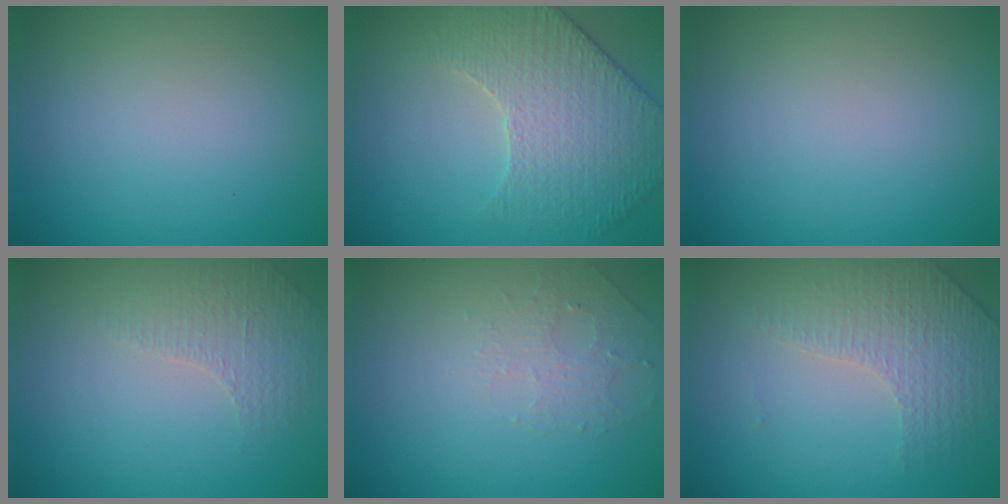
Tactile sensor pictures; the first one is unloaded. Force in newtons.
{"total": 4.3, "press": 4.2, "slide": 0.9}
{"total": 0.0}
{"total": 1.3, "press": 0.9, "slide": 0.9}
{"total": 1.4, "press": 0.7, "slide": 1.2}
{"total": 4.3, "press": 2.9, "slide": 3.2}